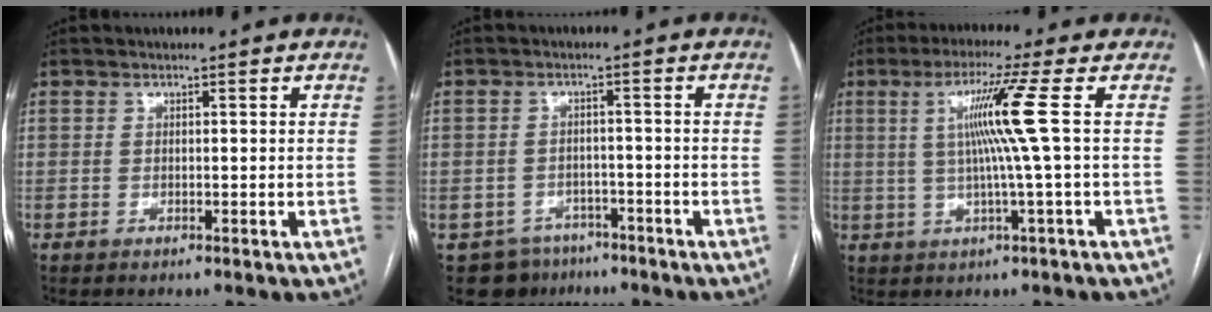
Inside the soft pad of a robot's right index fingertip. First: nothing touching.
{"total": 6.7, "force": [-4.4, 5.0, 0.6], "torque": [-0.003, 0.014, -0.059]}
{"total": 8.3, "force": [1.3, -2.3, 7.8], "torque": [-0.142, 0.006, 0.032]}